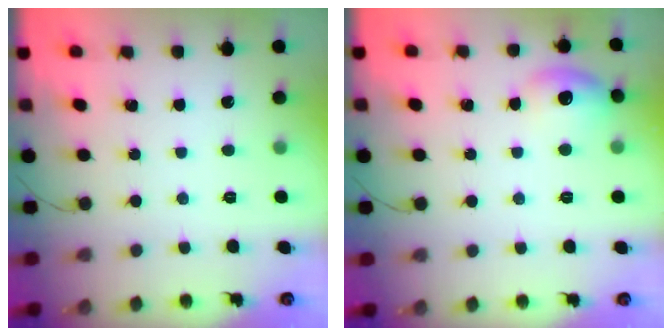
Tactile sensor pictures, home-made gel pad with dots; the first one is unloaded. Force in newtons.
{"total": 9.2, "press": 8.2, "slide": 4.0}